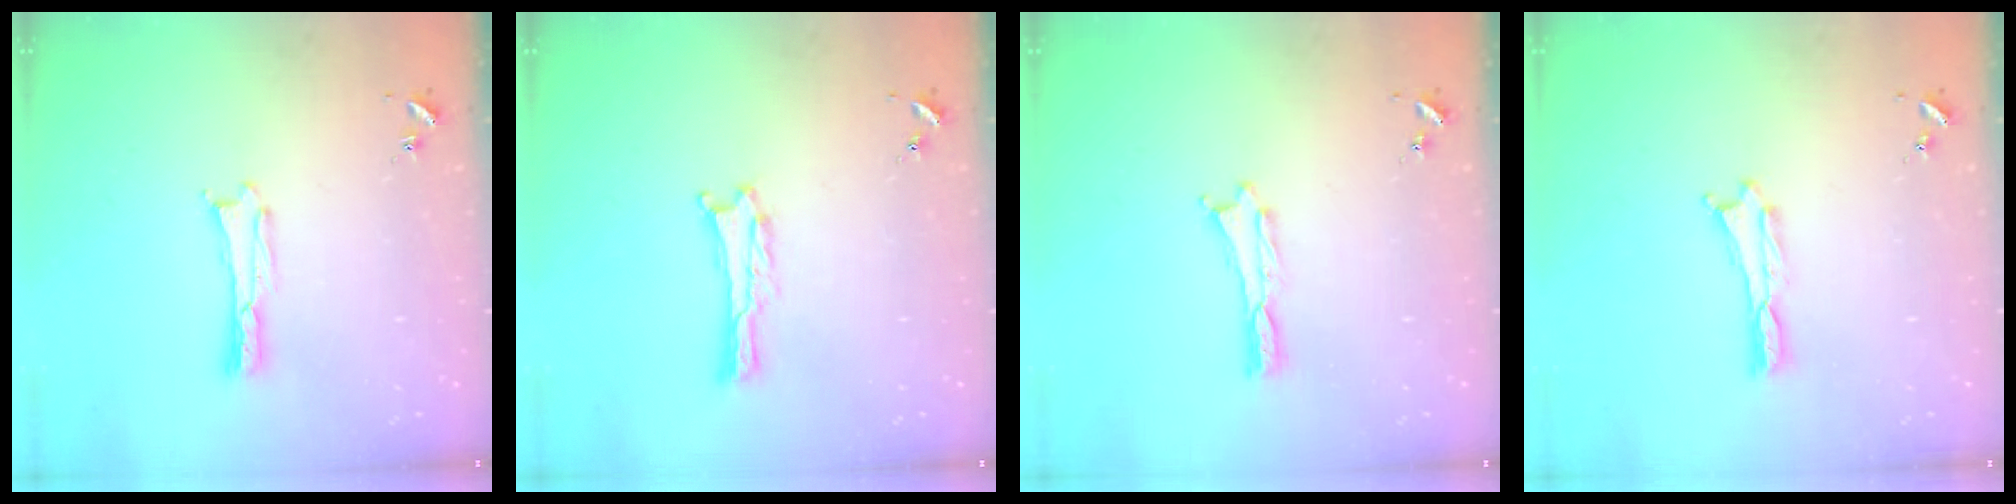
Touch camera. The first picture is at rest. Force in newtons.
{"total": 0.5, "press": 0.5, "slide": 0.1}
{"total": 0.0}
{"total": 0.0}